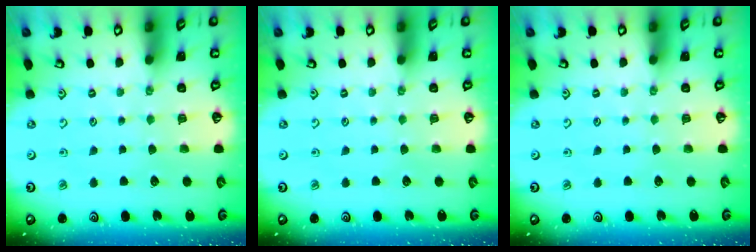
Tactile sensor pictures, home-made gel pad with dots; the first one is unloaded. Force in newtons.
{"total": 0.0}
{"total": 0.0}